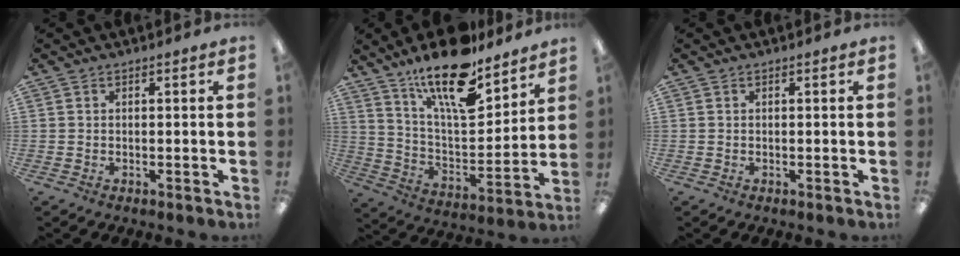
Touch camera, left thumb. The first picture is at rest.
{"total": 19.5, "force": [14.5, 6.3, 11.4], "torque": [-0.197, -0.091, 0.247]}
{"total": 0.0}